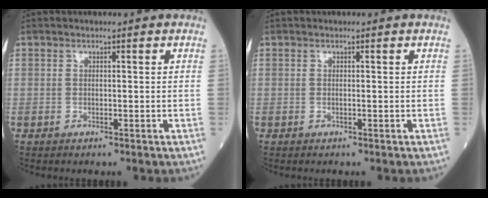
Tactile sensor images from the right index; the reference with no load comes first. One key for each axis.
{"total": 0.0}